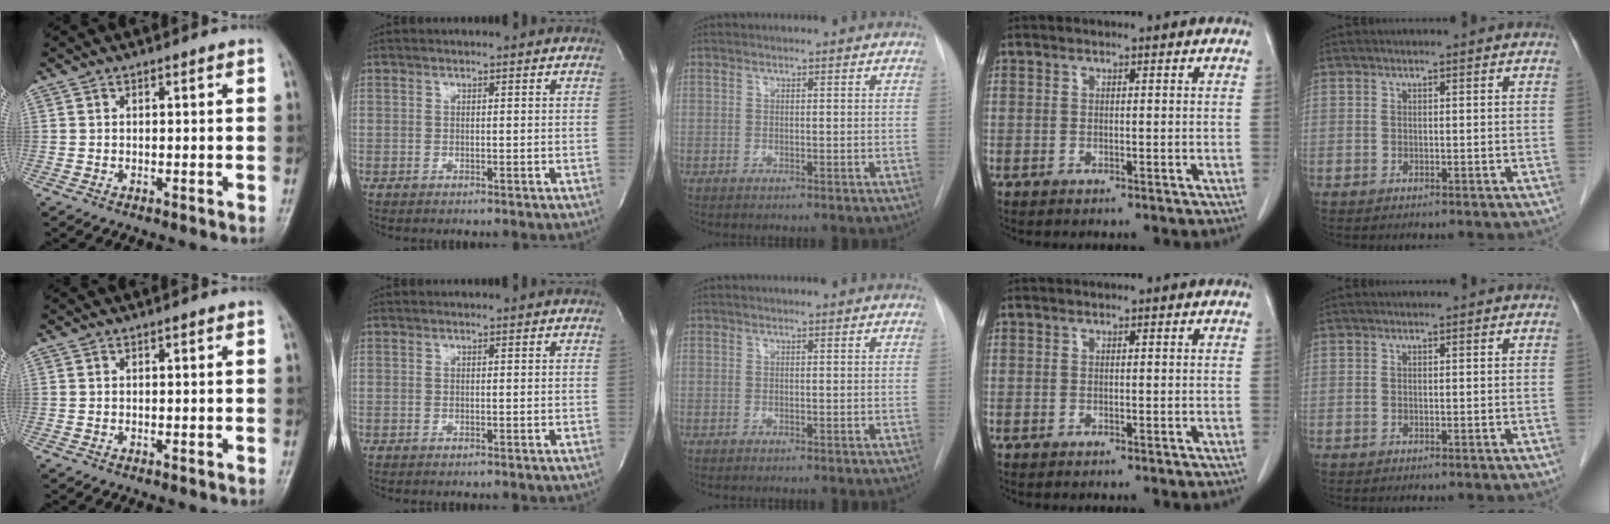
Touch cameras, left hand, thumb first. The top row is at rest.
{}